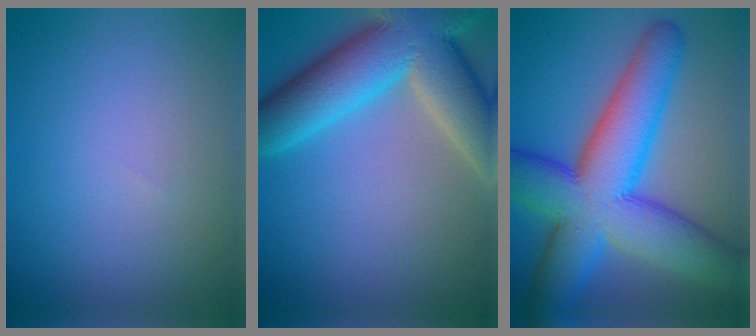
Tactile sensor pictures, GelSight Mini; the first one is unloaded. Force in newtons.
{"total": 11.9, "press": 11.9, "slide": 0.9}
{"total": 12.8, "press": 12.8, "slide": 0.3}